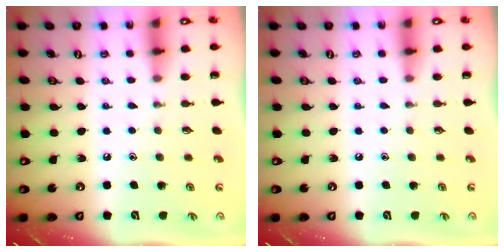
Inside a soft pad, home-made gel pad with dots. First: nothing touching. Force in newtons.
{"total": 0.0}